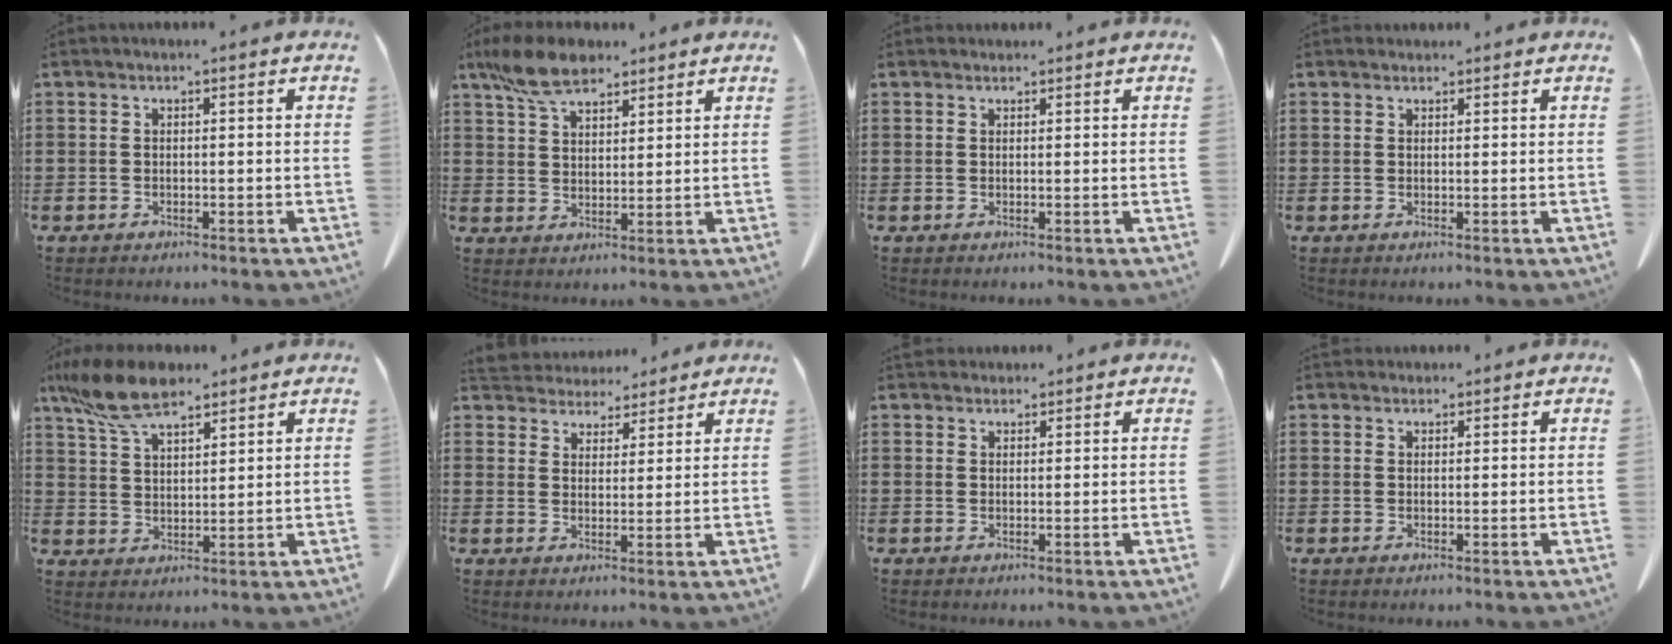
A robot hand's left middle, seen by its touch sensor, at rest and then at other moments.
{"total": 8.2, "force": [6.1, 3.4, 4.3], "torque": [-0.102, -0.003, 0.117]}
{"total": 0.9, "force": [0.9, 0.3, 0.0], "torque": [-0.002, -0.002, 0.019]}
{"total": 1.2, "force": [1.1, 0.4, 0.0], "torque": [-0.004, -0.001, 0.024]}
{"total": 9.5, "force": [7.2, 3.3, 5.3], "torque": [-0.130, -0.011, 0.136]}
{"total": 4.4, "force": [4.2, 1.3, -0.3], "torque": [-0.017, -0.020, 0.077]}
{"total": 2.2, "force": [2.1, 0.7, 0.1], "torque": [-0.008, -0.001, 0.042]}
{"total": 1.7, "force": [1.6, 0.6, 0.1], "torque": [-0.007, 0.000, 0.033]}